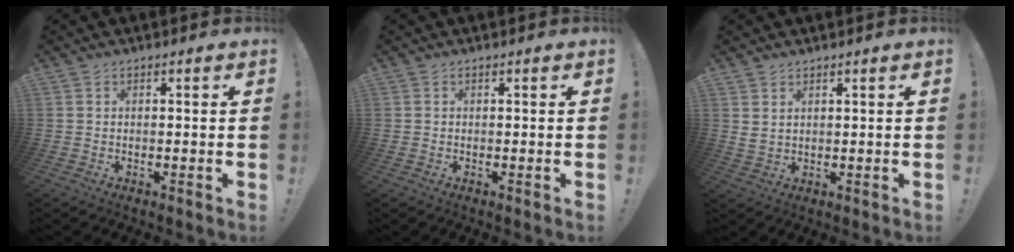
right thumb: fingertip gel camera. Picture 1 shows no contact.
{"total": 0.0}
{"total": 2.6, "force": [1.7, 1.2, 1.6], "torque": [-0.028, -0.007, 0.032]}